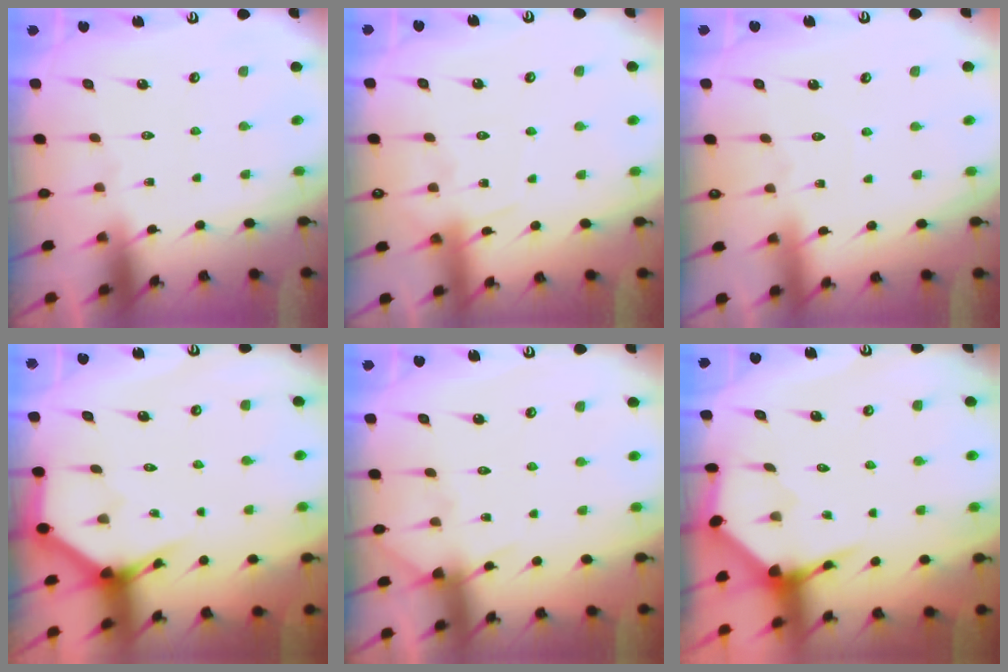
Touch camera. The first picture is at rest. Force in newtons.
{"total": 6.5, "press": 6.4, "slide": 0.8}
{"total": 2.9, "press": 2.9, "slide": 0.2}
{"total": 3.9, "press": 3.8, "slide": 0.4}
{"total": 5.1, "press": 5.0, "slide": 0.7}
{"total": 4.0, "press": 3.9, "slide": 0.4}